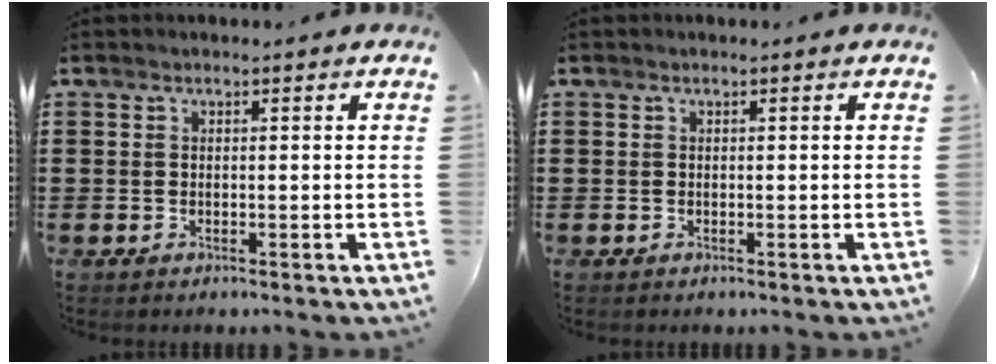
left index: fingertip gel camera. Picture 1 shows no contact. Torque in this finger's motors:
{"motor_torque": [0.00, 0.00, 0.00, 0.00]}